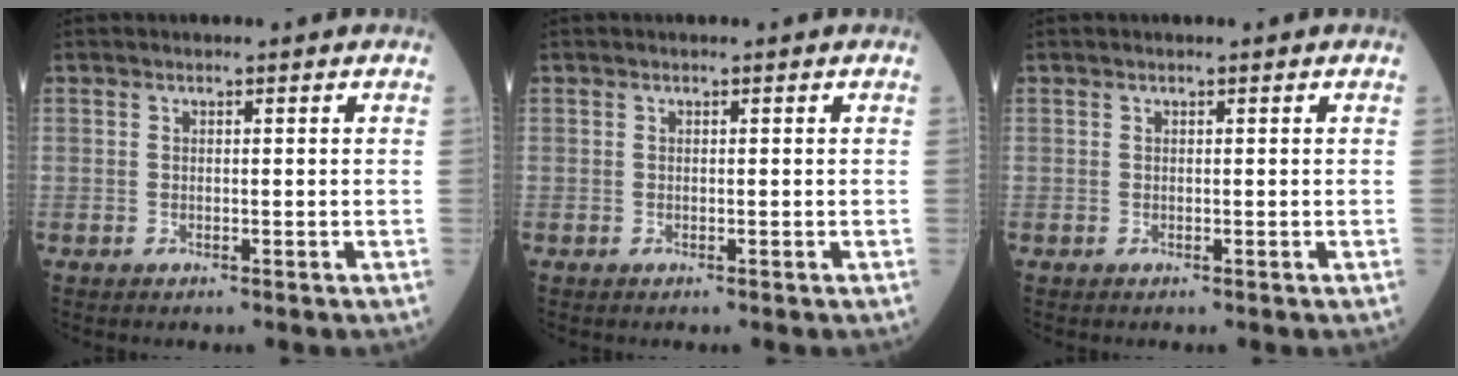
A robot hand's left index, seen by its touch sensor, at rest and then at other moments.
{"total": 0.0}
{"total": 0.0}